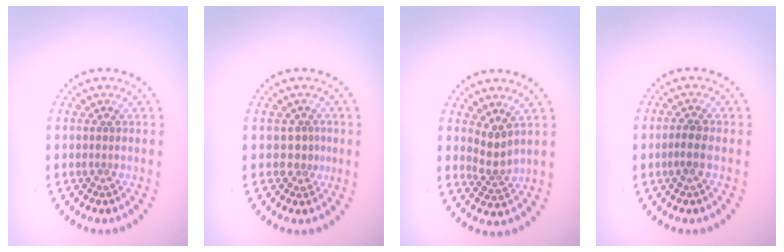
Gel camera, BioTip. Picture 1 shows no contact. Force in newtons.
{"total": 1.6, "press": 1.3, "slide": 1.0}
{"total": 2.2, "press": 1.5, "slide": 1.6}
{"total": 0.9, "press": 0.8, "slide": 0.4}